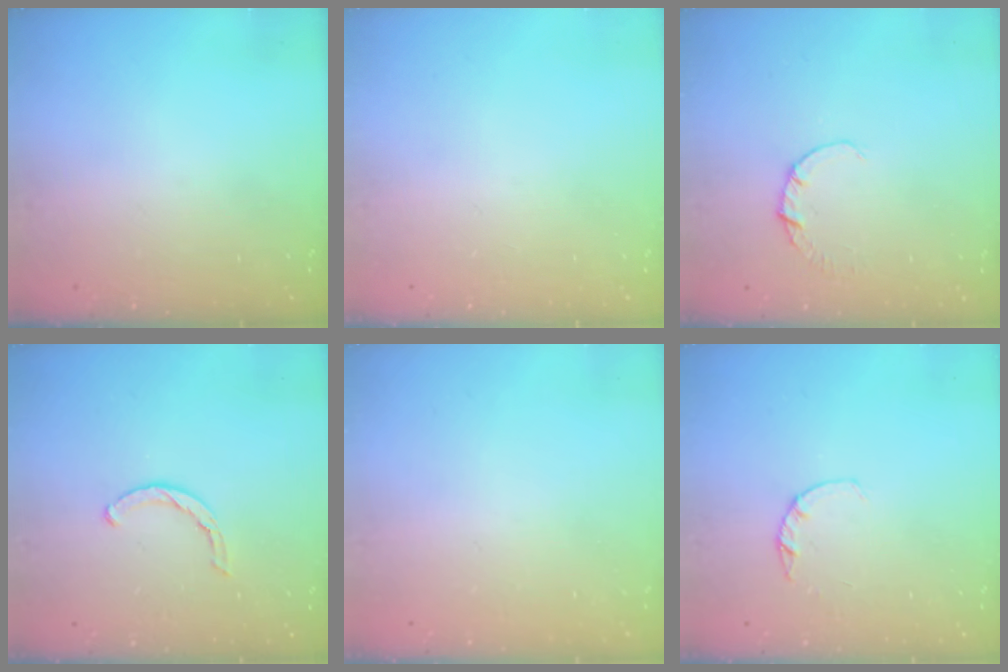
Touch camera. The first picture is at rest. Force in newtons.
{"total": 0.0}
{"total": 1.9, "press": 1.9, "slide": 0.3}
{"total": 3.5, "press": 3.5, "slide": 0.5}
{"total": 2.4, "press": 2.4, "slide": 0.2}
{"total": 2.2, "press": 2.2, "slide": 0.4}